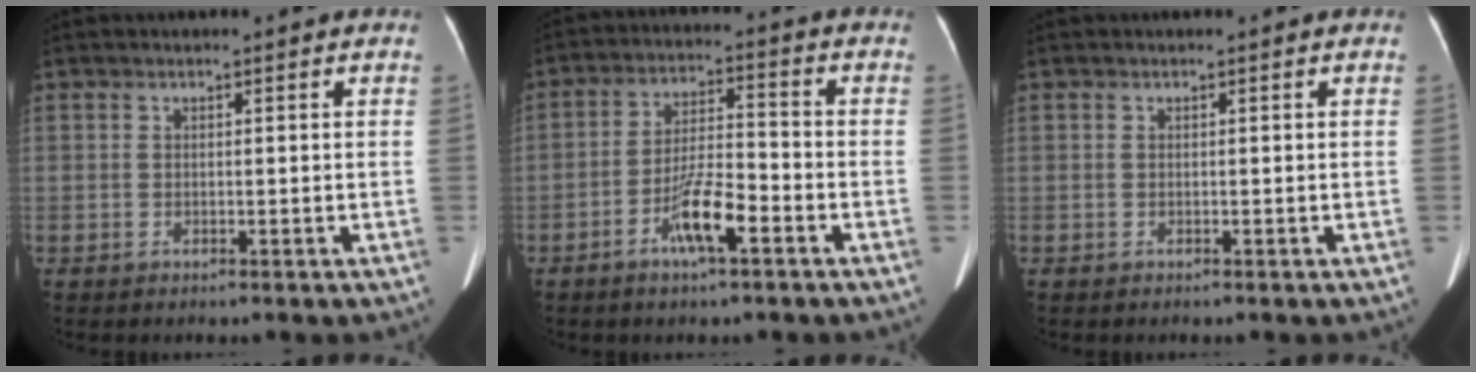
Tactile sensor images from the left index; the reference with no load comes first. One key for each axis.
{"total": 7.7, "fx": -3.9, "fy": 1.4, "fz": 6.6, "tx": -0.131, "ty": 0.002, "tz": -0.070}
{"total": 0.0}